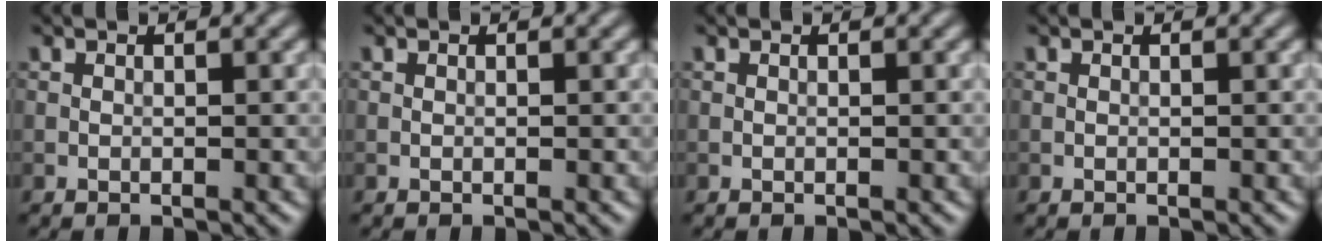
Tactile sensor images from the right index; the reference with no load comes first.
{"total": 0.0}
{"total": 0.0}
{"total": 0.0}